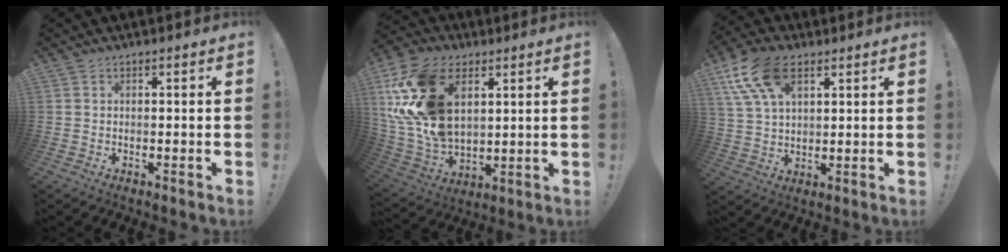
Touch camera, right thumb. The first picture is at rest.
{"total": 22.8, "force": [7.8, 14.9, 15.4], "torque": [-0.311, -0.029, 0.150]}
{"total": 14.2, "force": [6.9, 8.0, 9.5], "torque": [-0.180, -0.016, 0.129]}